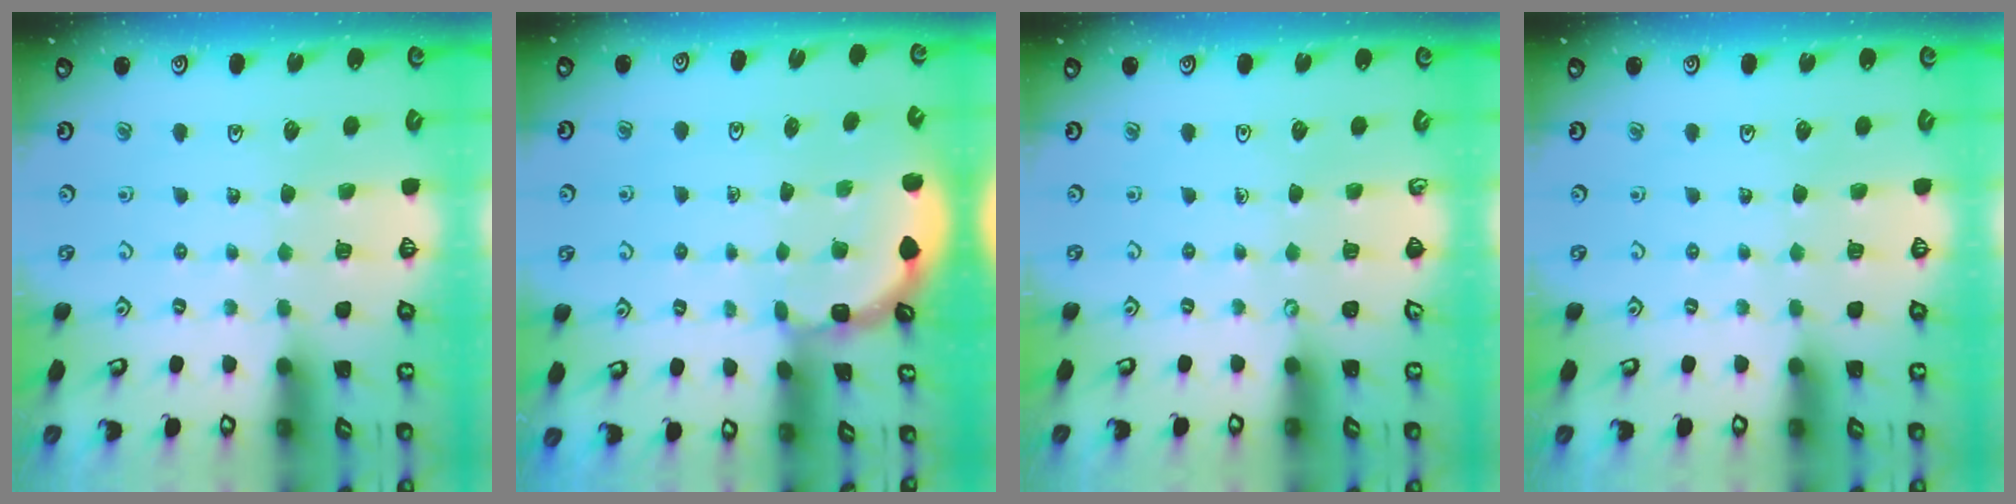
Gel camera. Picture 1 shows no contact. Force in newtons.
{"total": 2.1, "press": 2.1, "slide": 0.1}
{"total": 0.0}
{"total": 0.0}